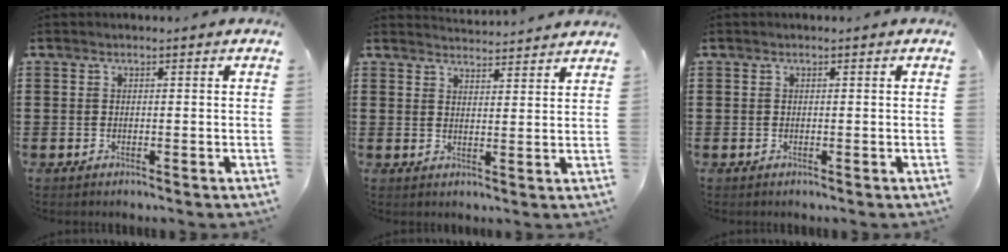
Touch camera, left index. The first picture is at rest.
{"total": 3.0, "force": [3.0, -0.2, -0.1], "torque": [-0.008, -0.016, 0.056]}
{"total": 0.0}